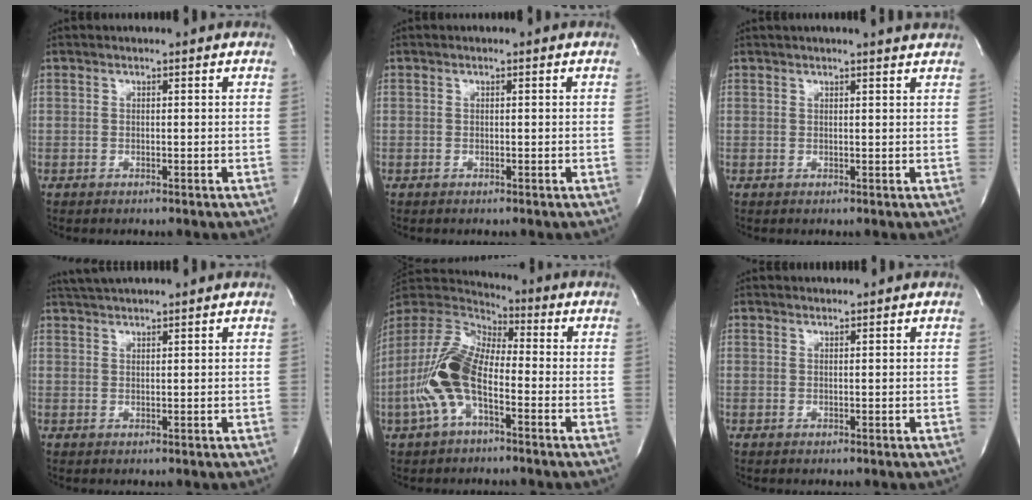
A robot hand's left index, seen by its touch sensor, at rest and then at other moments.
{"total": 0.0}
{"total": 5.4, "force": [5.0, -0.3, 1.9], "torque": [-0.026, 0.015, 0.049]}
{"total": 4.8, "force": [4.5, -0.6, 1.7], "torque": [-0.030, 0.029, 0.079]}
{"total": 11.8, "force": [-3.7, 4.9, 10.1], "torque": [-0.244, 0.009, -0.076]}
{"total": 0.8, "force": [0.8, -0.2, -0.2], "torque": [-0.008, -0.001, 0.019]}